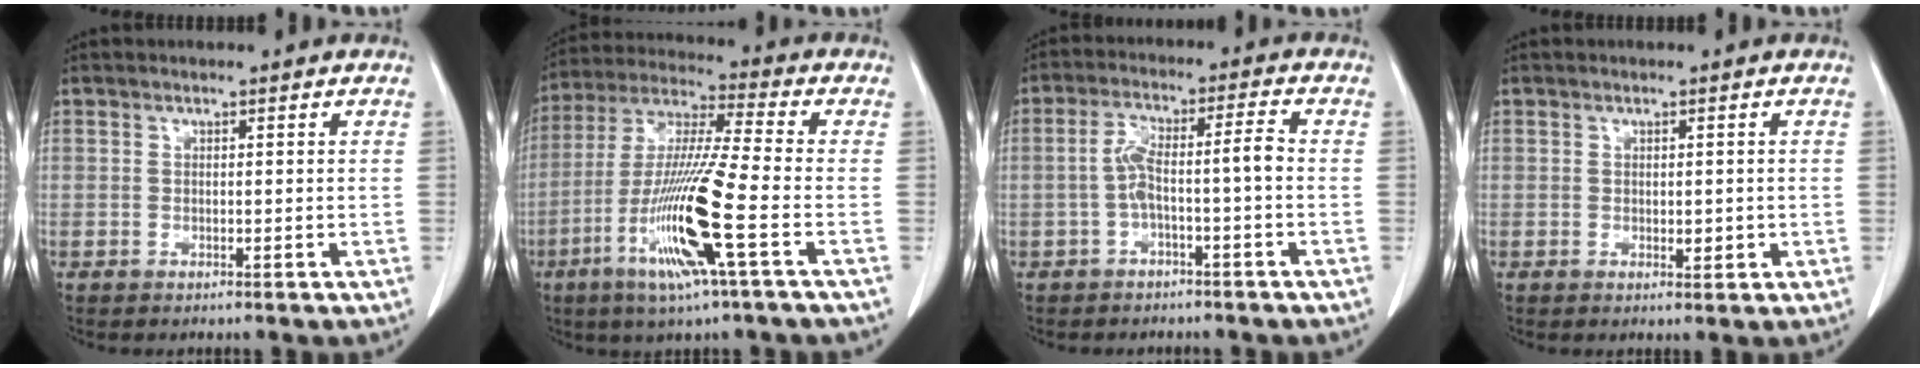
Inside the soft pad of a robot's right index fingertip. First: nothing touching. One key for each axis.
{"total": 15.8, "fx": -5.6, "fy": -0.5, "fz": 14.7, "tx": -0.303, "ty": -0.021, "tz": -0.113}
{"total": 5.9, "fx": -1.5, "fy": 0.4, "fz": 5.7, "tx": -0.111, "ty": 0.031, "tz": -0.023}
{"total": 1.6, "fx": -0.2, "fy": 0.8, "fz": 1.4, "tx": -0.020, "ty": -0.003, "tz": 0.002}